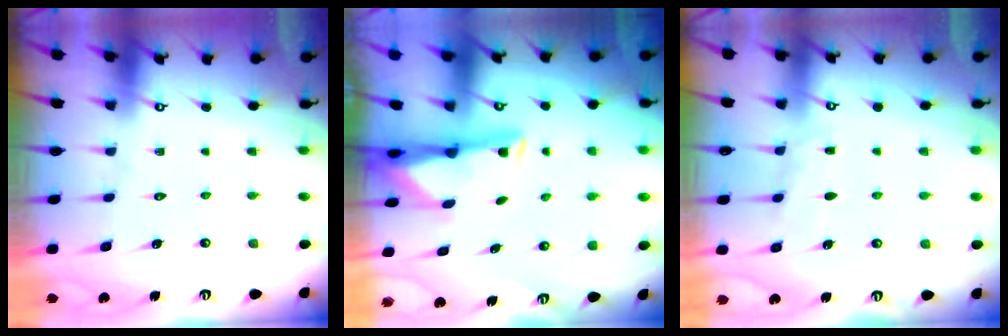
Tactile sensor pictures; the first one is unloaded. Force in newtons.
{"total": 2.8, "press": 2.8, "slide": 0.4}
{"total": 4.7, "press": 4.7, "slide": 0.6}